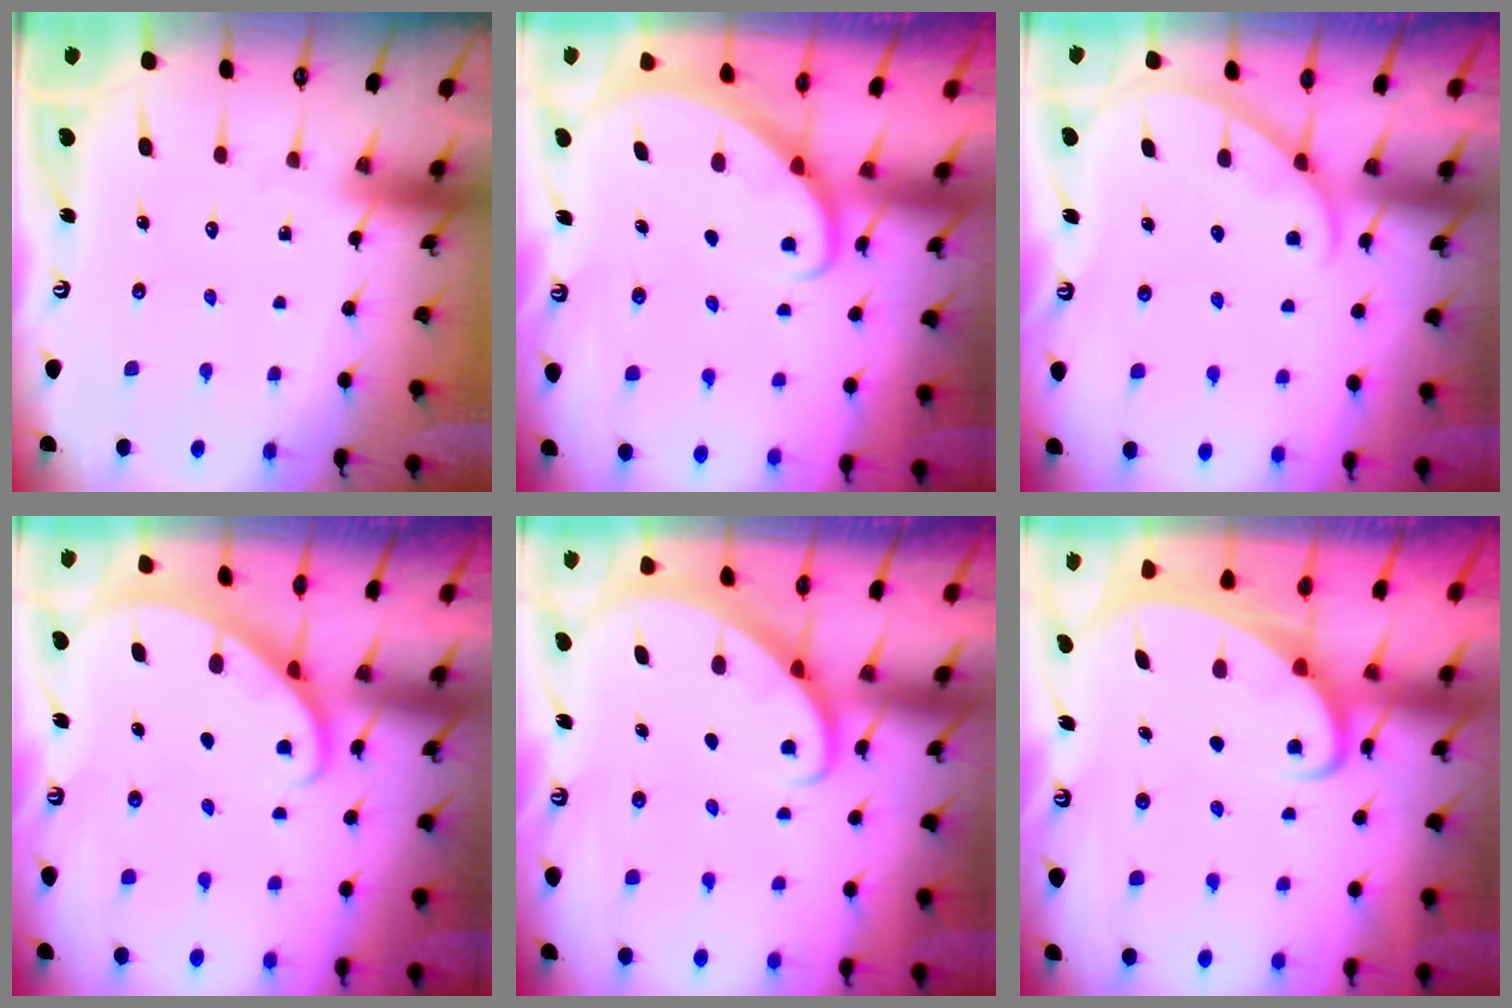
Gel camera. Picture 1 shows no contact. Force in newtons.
{"total": 2.3, "press": 2.3, "slide": 0.1}
{"total": 3.9, "press": 3.9, "slide": 0.5}
{"total": 2.2, "press": 2.2, "slide": 0.1}
{"total": 2.8, "press": 2.8, "slide": 0.2}
{"total": 2.8, "press": 2.7, "slide": 0.3}